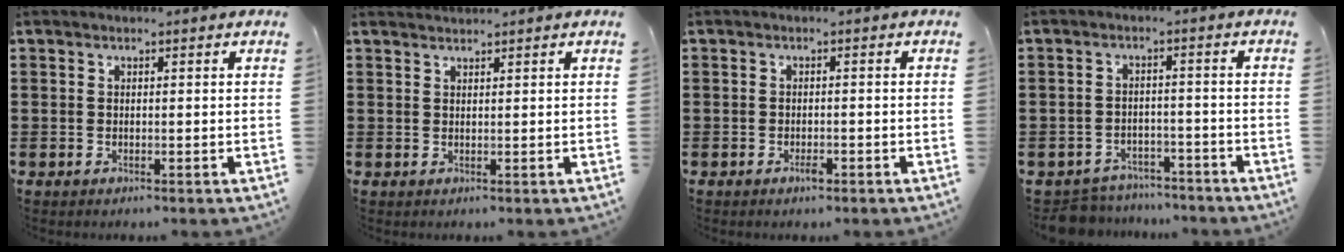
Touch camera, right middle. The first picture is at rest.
{"total": 1.0, "force": [1.0, 0.0, 0.0], "torque": [-0.002, 0.000, 0.020]}
{"total": 1.3, "force": [-0.7, 0.5, 0.9], "torque": [-0.020, -0.003, -0.013]}
{"total": 4.2, "force": [-4.1, 0.9, -0.1], "torque": [-0.013, 0.002, -0.090]}